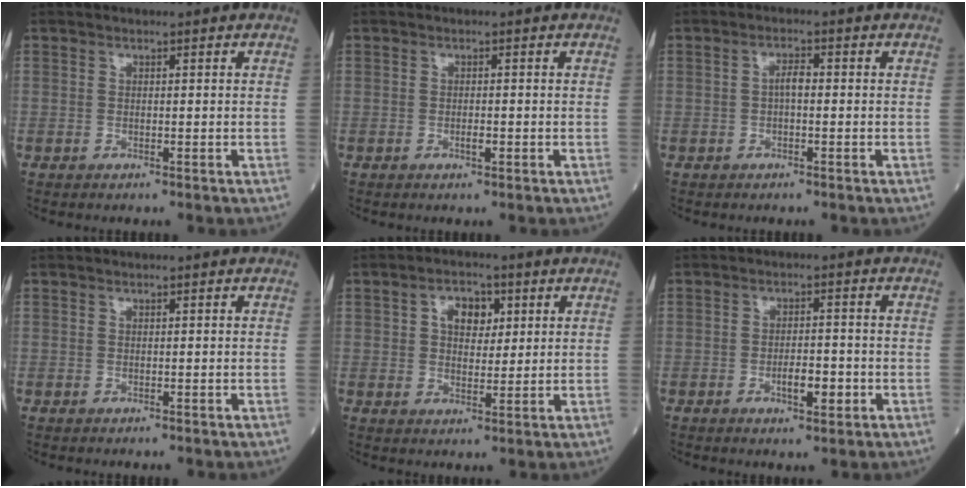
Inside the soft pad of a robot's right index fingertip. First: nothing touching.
{"total": 1.1, "force": [-0.4, 0.3, 1.0], "torque": [-0.016, 0.000, -0.006]}
{"total": 1.9, "force": [-0.2, 0.6, 1.8], "torque": [-0.031, 0.005, -0.006]}
{"total": 0.0}
{"total": 5.2, "force": [1.8, 3.3, 3.5], "torque": [-0.057, 0.013, 0.030]}
{"total": 4.0, "force": [-1.3, 1.3, 3.5], "torque": [-0.055, 0.002, -0.018]}